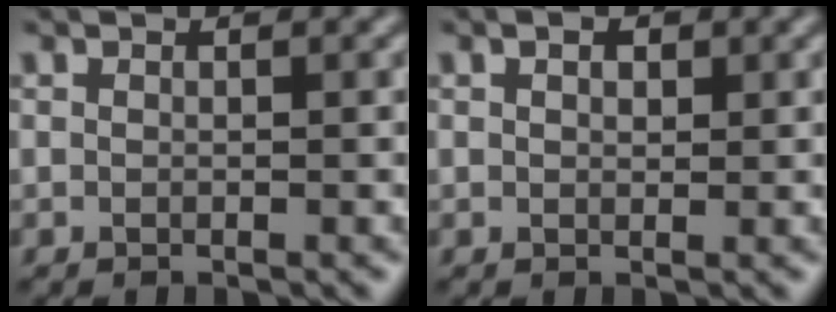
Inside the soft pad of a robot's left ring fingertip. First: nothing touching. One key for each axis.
{"total": 2.1, "fx": 1.0, "fy": 1.3, "fz": 1.3, "tx": -0.013, "ty": 0.015, "tz": 0.002}